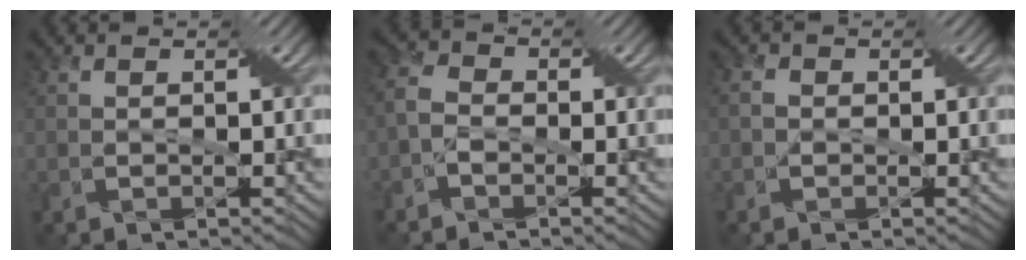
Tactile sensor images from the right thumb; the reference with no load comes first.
{"total": 2.8, "force": [-1.6, 1.8, 1.5], "torque": [-0.045, 0.003, -0.044]}
{"total": 1.7, "force": [-0.2, 1.5, 0.7], "torque": [-0.003, 0.008, -0.018]}